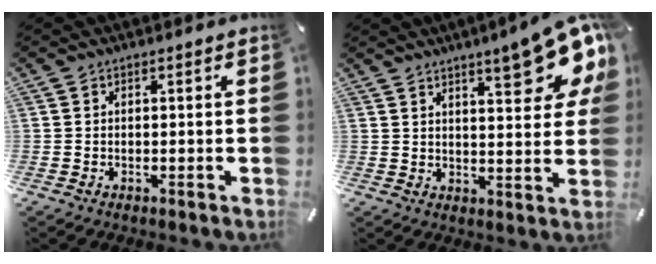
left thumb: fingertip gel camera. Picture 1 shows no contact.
{"total": 15.0, "force": [9.4, 4.4, 10.9], "torque": [-0.146, -0.057, 0.150]}